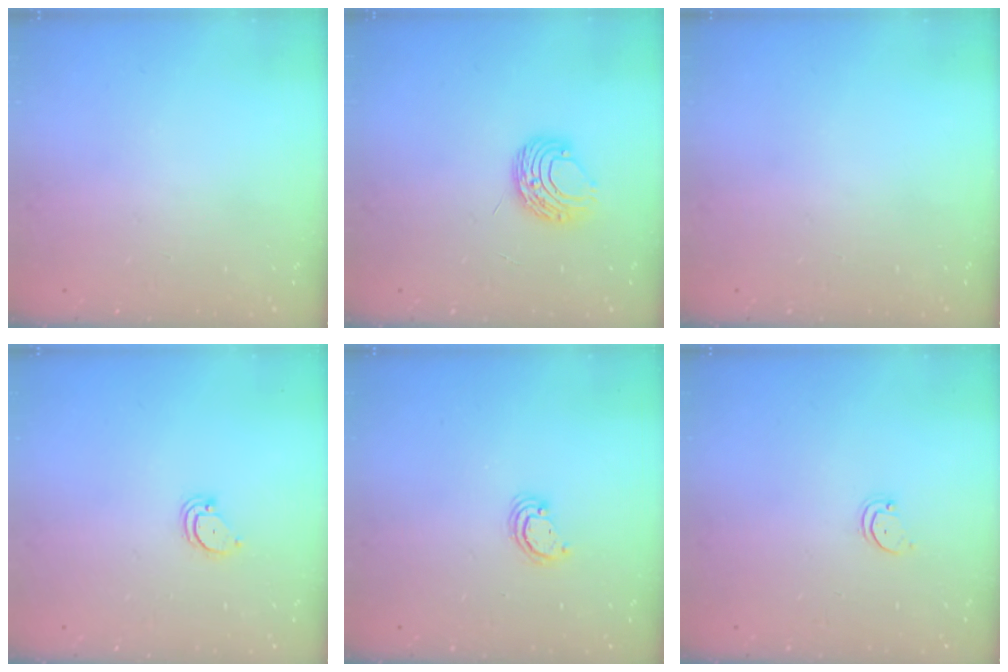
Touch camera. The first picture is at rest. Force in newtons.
{"total": 8.1, "press": 8.1, "slide": 0.5}
{"total": 0.0}
{"total": 3.0, "press": 3.0, "slide": 0.2}
{"total": 3.0, "press": 2.9, "slide": 0.3}
{"total": 1.5, "press": 1.5, "slide": 0.1}